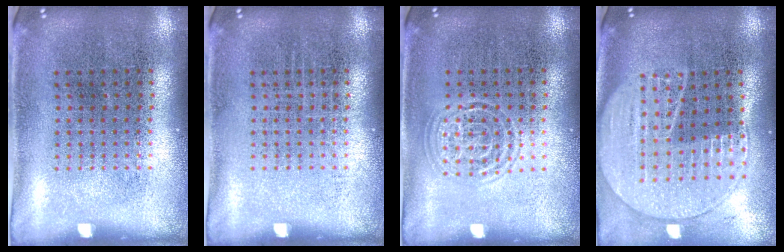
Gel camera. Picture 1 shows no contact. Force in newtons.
{"total": 0.0}
{"total": 1.4, "press": 1.3, "slide": 0.3}
{"total": 2.0, "press": 1.7, "slide": 0.9}